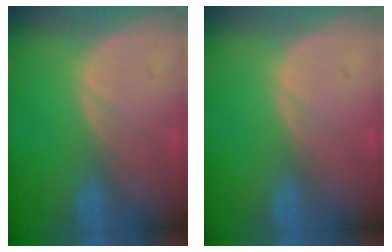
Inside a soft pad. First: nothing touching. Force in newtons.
{"total": 0.0}